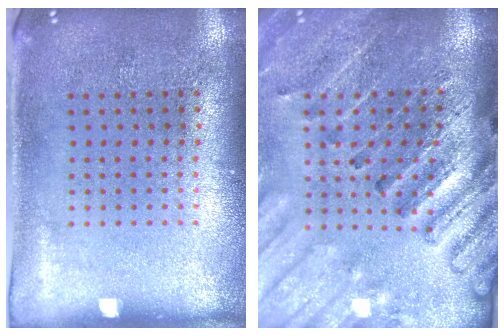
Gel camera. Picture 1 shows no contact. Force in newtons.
{"total": 2.8, "press": 2.7, "slide": 0.6}